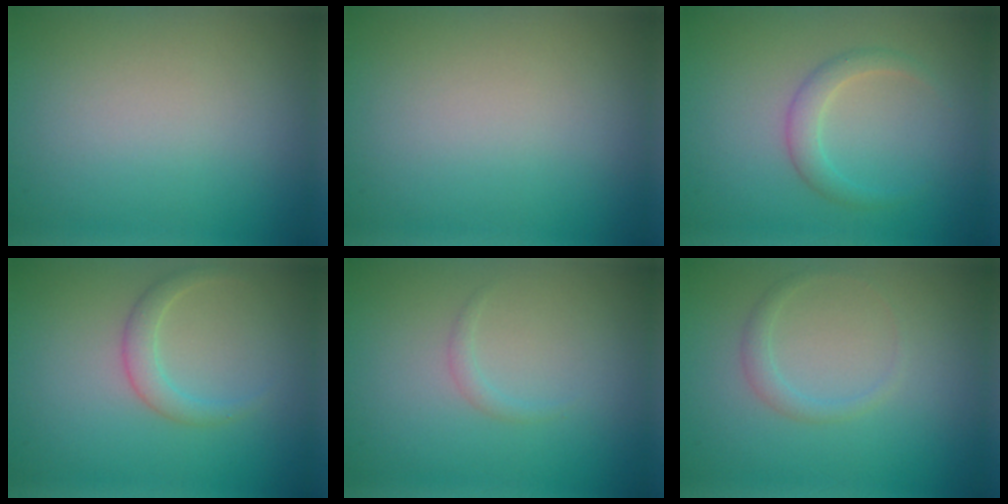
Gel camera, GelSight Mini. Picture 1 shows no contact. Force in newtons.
{"total": 0.0}
{"total": 1.9, "press": 1.9, "slide": 0.1}
{"total": 1.9, "press": 1.9, "slide": 0.1}
{"total": 0.7, "press": 0.7, "slide": 0.1}
{"total": 1.2, "press": 1.2, "slide": 0.0}